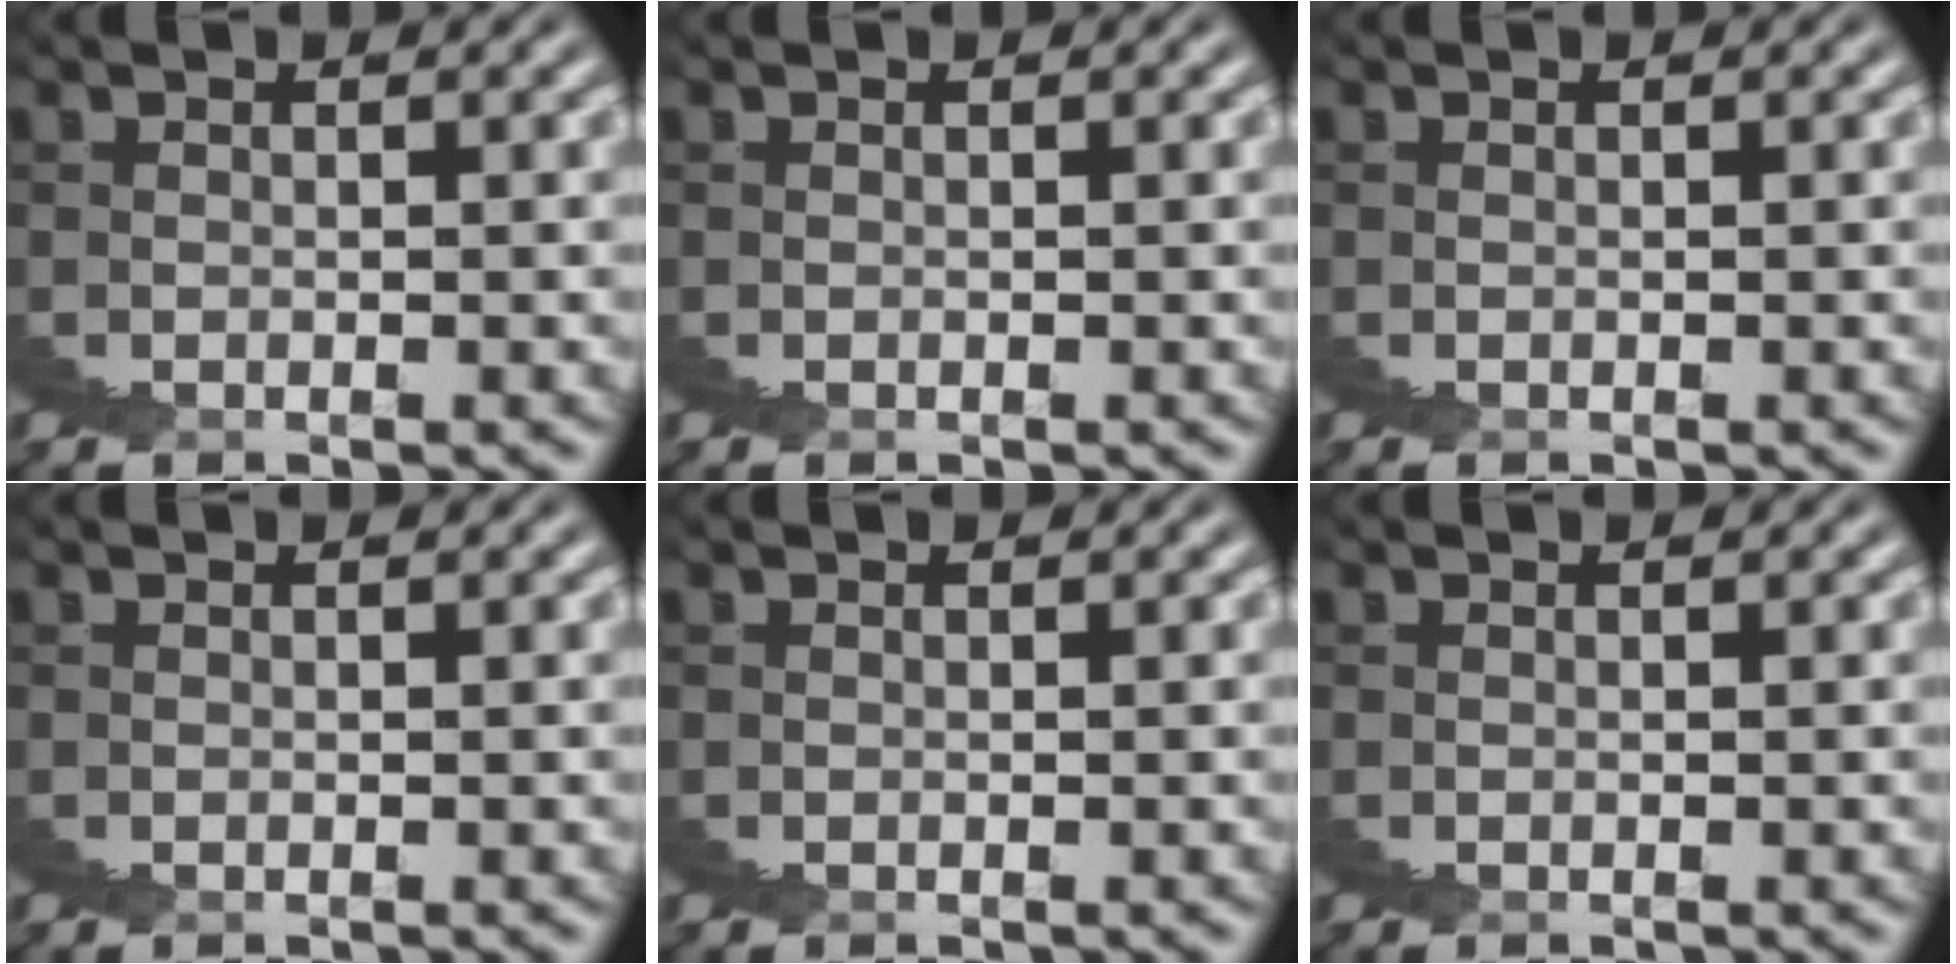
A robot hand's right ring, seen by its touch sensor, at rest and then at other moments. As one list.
[{"total": 0.0}, {"total": 0.0}, {"total": 0.0}, {"total": 0.0}, {"total": 0.0}]